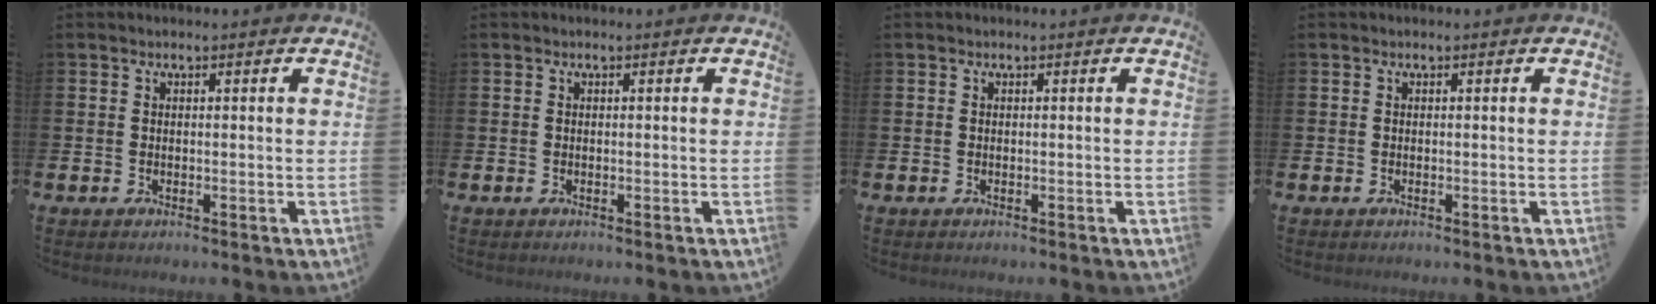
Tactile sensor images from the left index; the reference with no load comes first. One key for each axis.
{"total": 0.0}
{"total": 0.0}
{"total": 0.0}